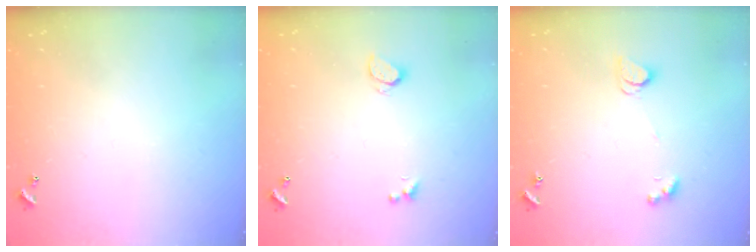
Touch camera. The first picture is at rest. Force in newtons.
{"total": 0.9, "press": 0.7, "slide": 0.5}
{"total": 2.5, "press": 2.5, "slide": 0.3}